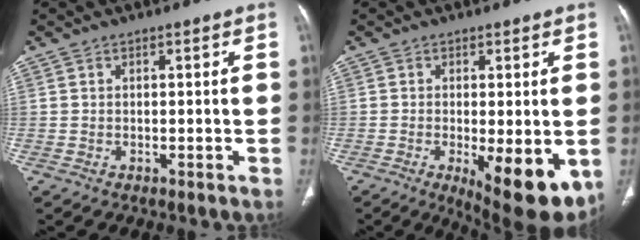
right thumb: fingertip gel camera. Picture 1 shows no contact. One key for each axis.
{"total": 12.4, "fx": -3.5, "fy": 4.2, "fz": 11.2, "tx": -0.147, "ty": -0.024, "tz": -0.038}